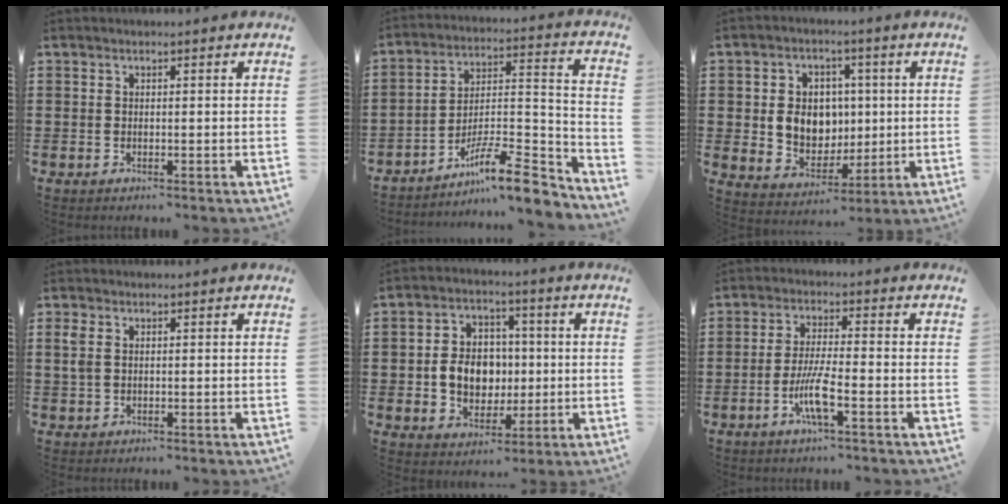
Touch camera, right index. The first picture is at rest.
{"total": 11.3, "force": [-8.2, 2.4, 7.3], "torque": [-0.116, 0.019, -0.155]}
{"total": 7.4, "force": [0.8, 6.4, 3.8], "torque": [-0.081, 0.013, 0.014]}
{"total": 2.1, "force": [0.5, 1.3, 1.5], "torque": [-0.042, 0.005, 0.006]}
{"total": 7.7, "force": [-0.3, 6.3, 4.5], "torque": [-0.091, 0.010, -0.007]}
{"total": 6.2, "force": [-2.7, 0.6, 5.5], "torque": [-0.119, -0.016, -0.054]}